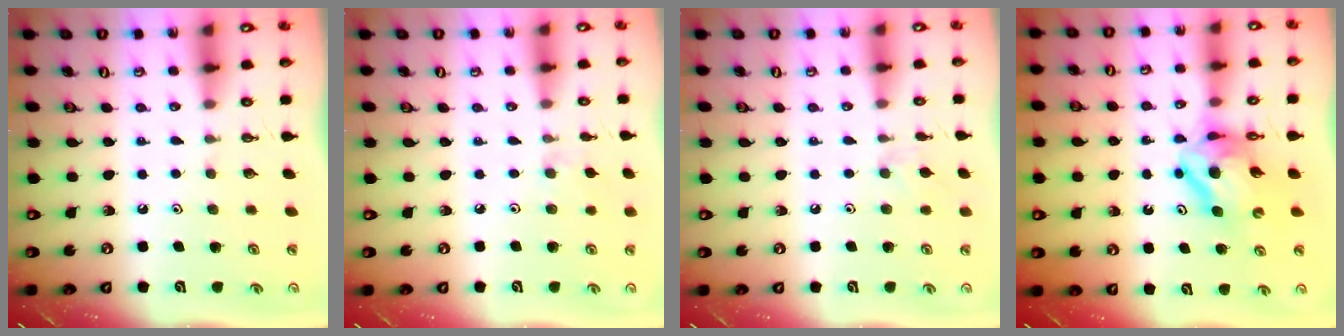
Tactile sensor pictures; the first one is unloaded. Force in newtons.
{"total": 1.9, "press": 1.9, "slide": 0.5}
{"total": 4.6, "press": 4.6, "slide": 0.7}
{"total": 9.5, "press": 9.5, "slide": 1.0}